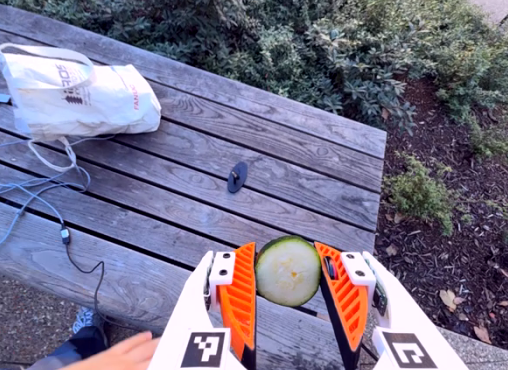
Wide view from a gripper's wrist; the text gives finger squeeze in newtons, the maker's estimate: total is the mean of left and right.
{"total": 11.3, "left": 11.4, "right": 11.2}